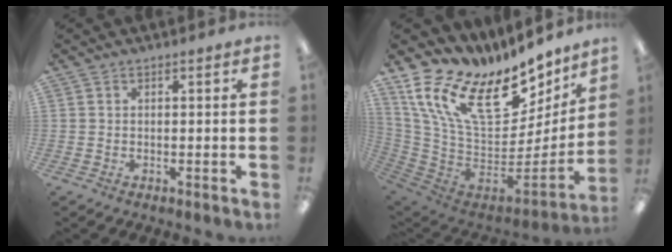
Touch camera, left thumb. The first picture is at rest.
{"total": 22.0, "force": [12.1, 11.5, 14.3], "torque": [-0.253, -0.083, 0.228]}